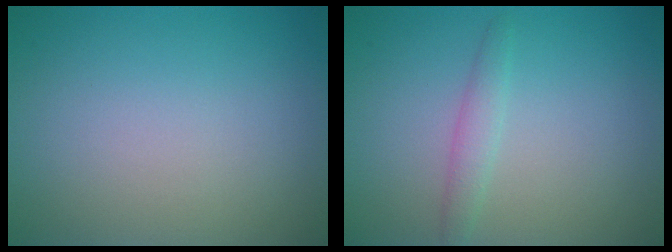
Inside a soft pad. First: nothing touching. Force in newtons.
{"total": 1.5, "press": 1.5, "slide": 0.0}